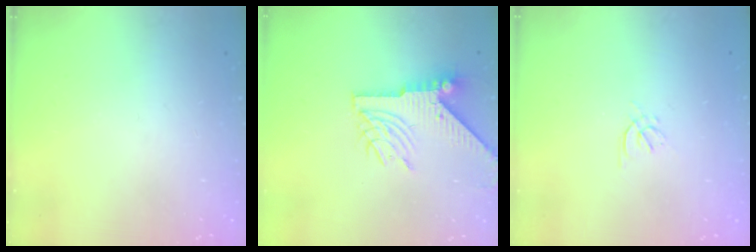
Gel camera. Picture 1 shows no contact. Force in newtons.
{"total": 8.2, "press": 8.1, "slide": 1.1}
{"total": 1.5, "press": 1.4, "slide": 0.6}